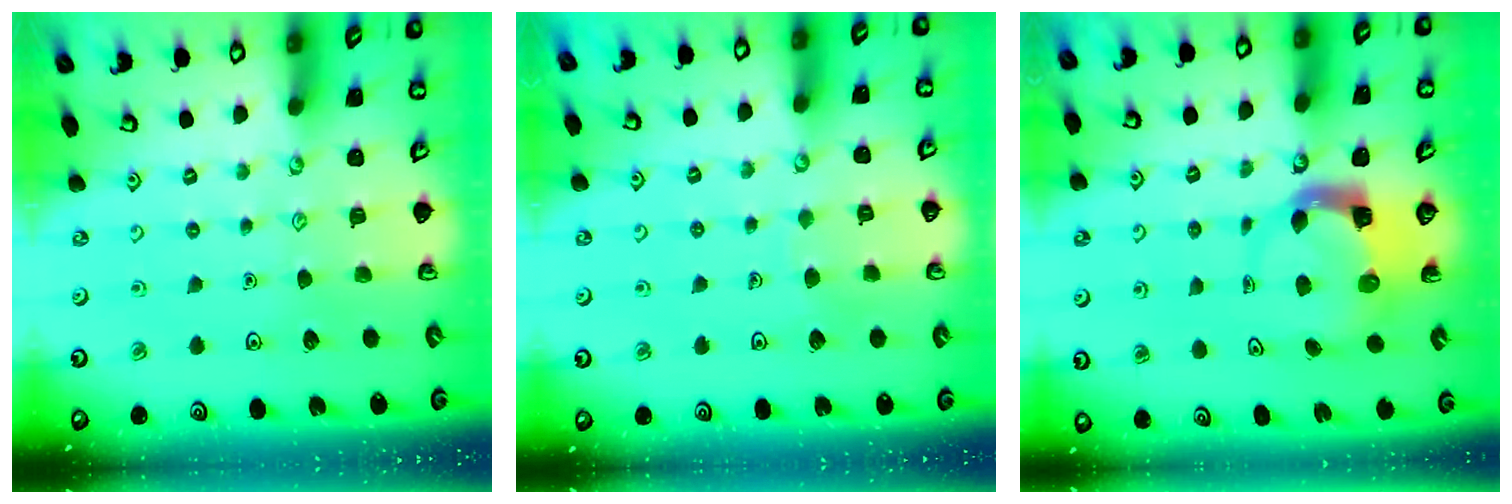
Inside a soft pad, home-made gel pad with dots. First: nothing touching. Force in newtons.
{"total": 3.5, "press": 3.5, "slide": 0.3}
{"total": 4.0, "press": 3.9, "slide": 0.6}